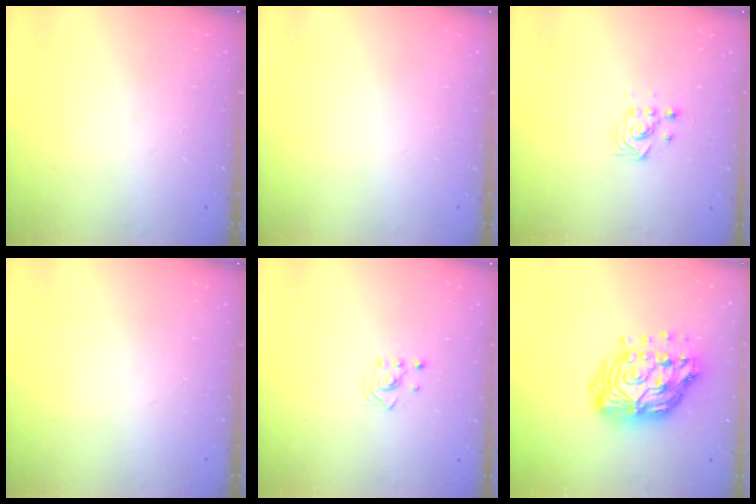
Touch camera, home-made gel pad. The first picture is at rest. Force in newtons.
{"total": 0.0}
{"total": 2.9, "press": 2.9, "slide": 0.4}
{"total": 0.0}
{"total": 2.1, "press": 2.1, "slide": 0.3}
{"total": 19.1, "press": 19.0, "slide": 1.5}